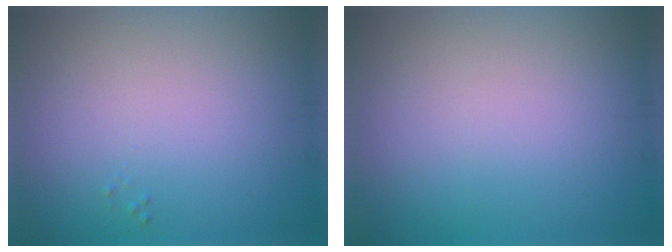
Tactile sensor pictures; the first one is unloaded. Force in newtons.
{"total": 0.0}